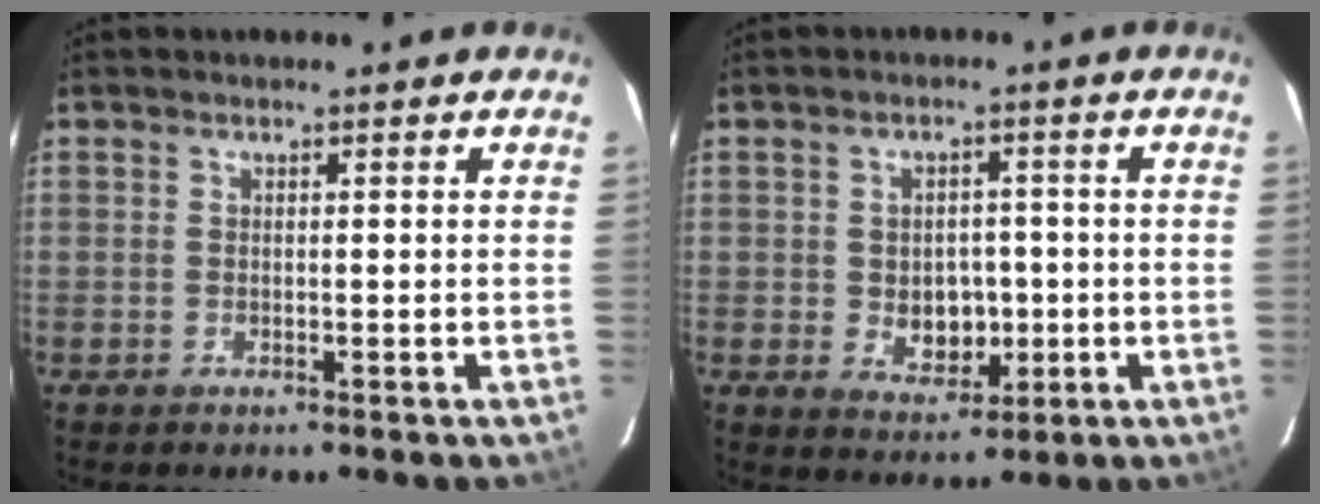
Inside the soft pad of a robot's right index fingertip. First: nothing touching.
{"total": 6.4, "force": [-0.9, 4.9, 4.0], "torque": [-0.073, 0.001, 0.001]}